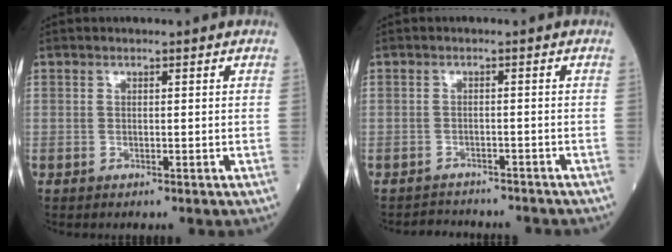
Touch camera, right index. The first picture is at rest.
{"total": 5.4, "force": [-5.1, 1.6, 0.6], "torque": [-0.011, -0.001, -0.065]}